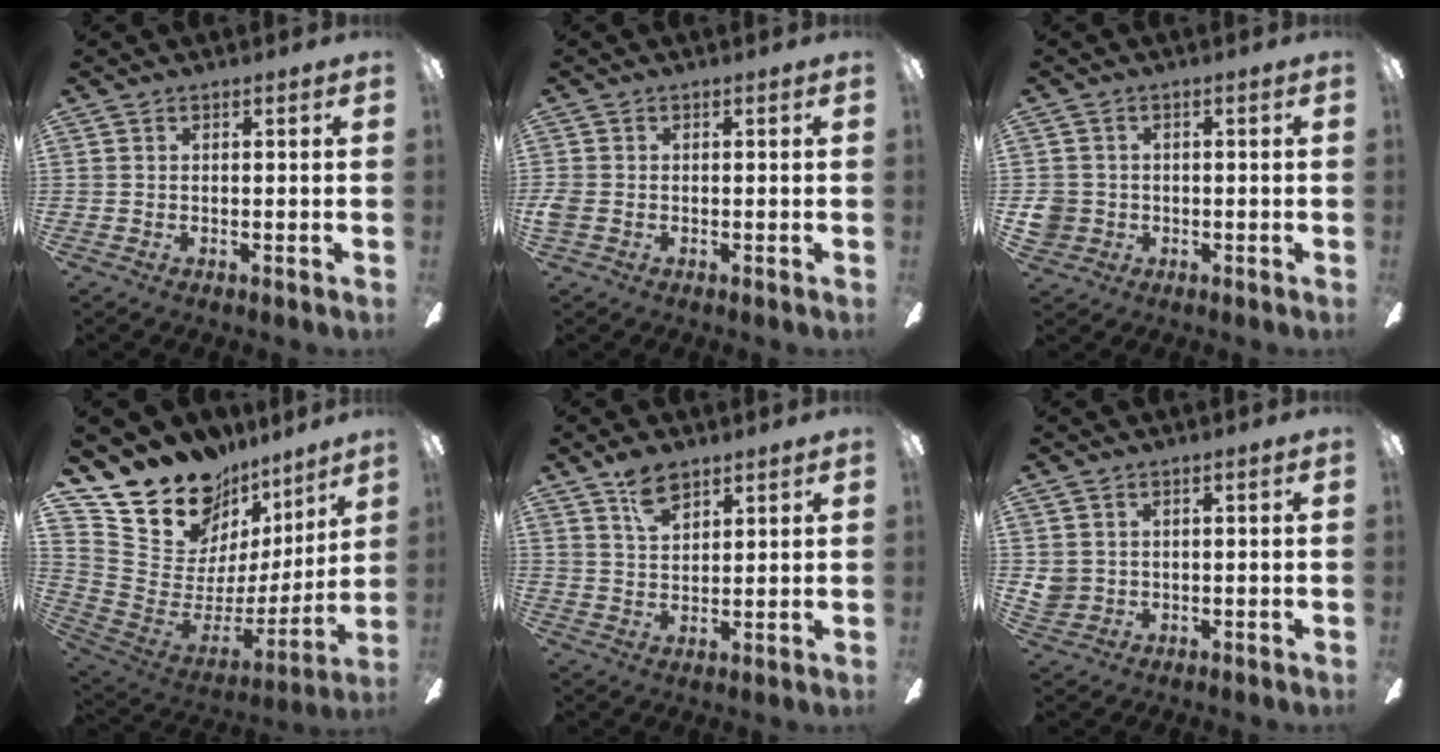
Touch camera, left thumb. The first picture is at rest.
{"total": 2.1, "force": [-0.4, 1.7, 1.1], "torque": [-0.026, 0.002, -0.009]}
{"total": 4.5, "force": [-0.3, 4.3, 1.2], "torque": [-0.026, 0.007, -0.004]}
{"total": 15.3, "force": [12.8, 7.7, 3.1], "torque": [-0.079, -0.117, 0.246]}
{"total": 7.0, "force": [4.8, 3.7, 3.5], "torque": [-0.058, -0.016, 0.087]}
{"total": 3.5, "force": [1.3, 3.2, 0.4], "torque": [-0.016, 0.007, 0.027]}